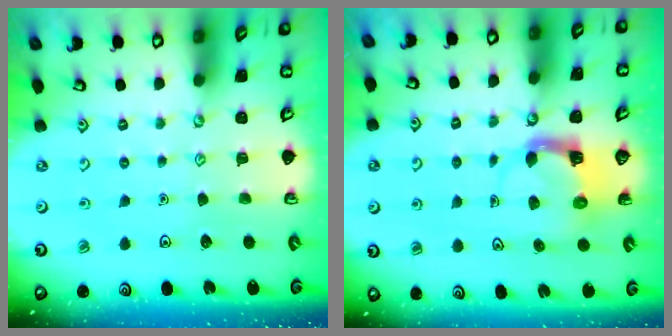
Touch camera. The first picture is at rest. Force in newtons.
{"total": 4.7, "press": 4.7, "slide": 0.2}